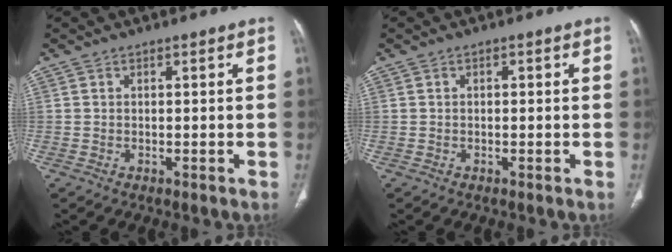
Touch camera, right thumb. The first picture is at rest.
{"total": 0.5, "force": [0.1, 0.3, 0.4], "torque": [-0.003, 0.001, -0.001]}